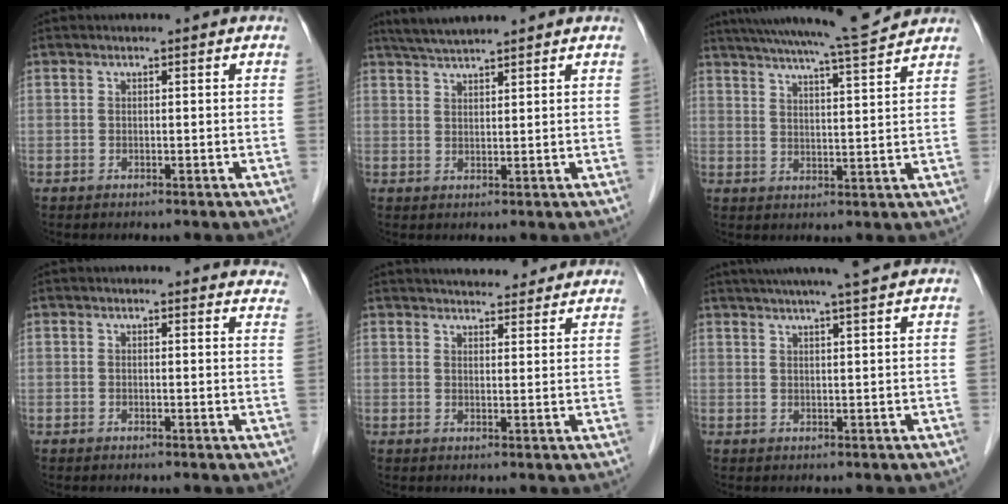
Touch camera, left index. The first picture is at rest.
{"total": 5.1, "force": [4.7, 0.0, 2.1], "torque": [-0.039, 0.027, 0.086]}
{"total": 13.7, "force": [12.5, -0.9, 5.4], "torque": [-0.099, -0.006, 0.179]}
{"total": 6.3, "force": [6.1, 1.4, 0.5], "torque": [0.026, -0.019, 0.030]}
{"total": 10.3, "force": [9.6, 2.2, 3.2], "torque": [-0.035, 0.012, 0.114]}
{"total": 9.5, "force": [8.0, -0.6, 5.1], "torque": [-0.077, 0.021, 0.101]}